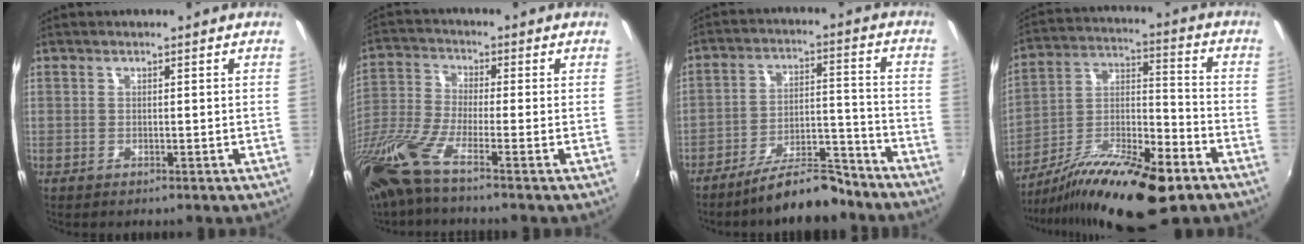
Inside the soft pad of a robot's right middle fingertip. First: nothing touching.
{"total": 11.7, "force": [-8.2, 0.8, 8.3], "torque": [-0.186, -0.030, -0.168]}
{"total": 11.4, "force": [-9.7, 2.9, 5.2], "torque": [-0.092, 0.029, -0.144]}
{"total": 20.8, "force": [-13.1, 5.7, 15.2], "torque": [-0.267, -0.013, -0.223]}